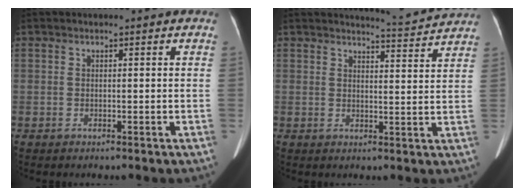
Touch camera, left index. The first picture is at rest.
{"total": 6.1, "force": [6.0, -0.9, 0.2], "torque": [-0.021, -0.011, 0.076]}